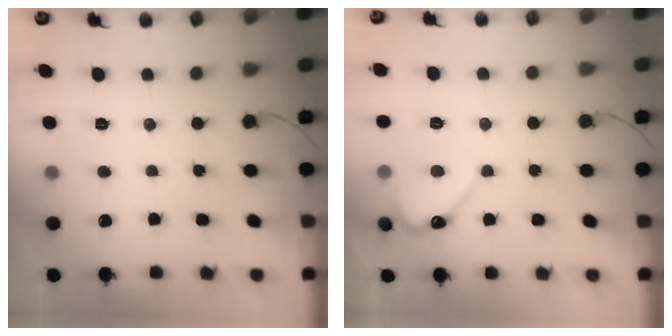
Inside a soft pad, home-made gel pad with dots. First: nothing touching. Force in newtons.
{"total": 6.0, "press": 6.0, "slide": 0.4}